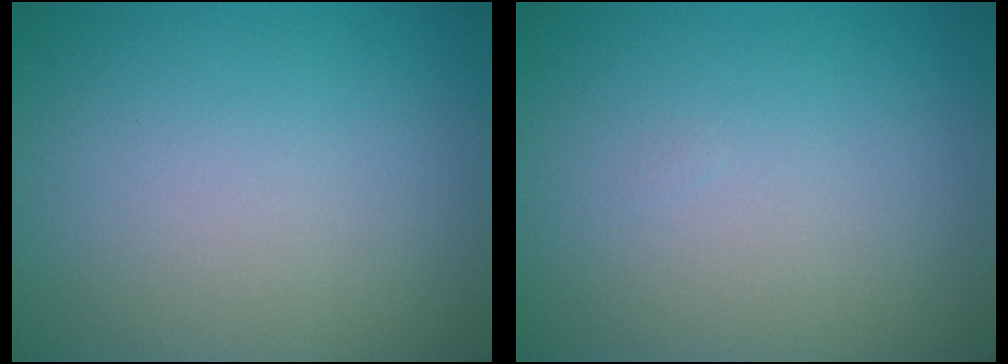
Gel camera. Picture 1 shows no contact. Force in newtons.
{"total": 0.0}